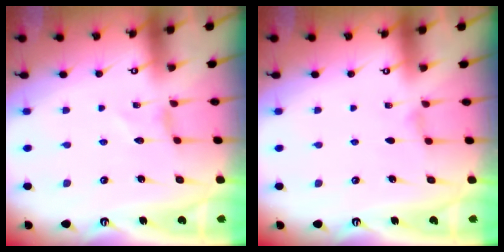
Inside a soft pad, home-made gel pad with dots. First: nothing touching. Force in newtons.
{"total": 0.8, "press": 0.8, "slide": 0.2}